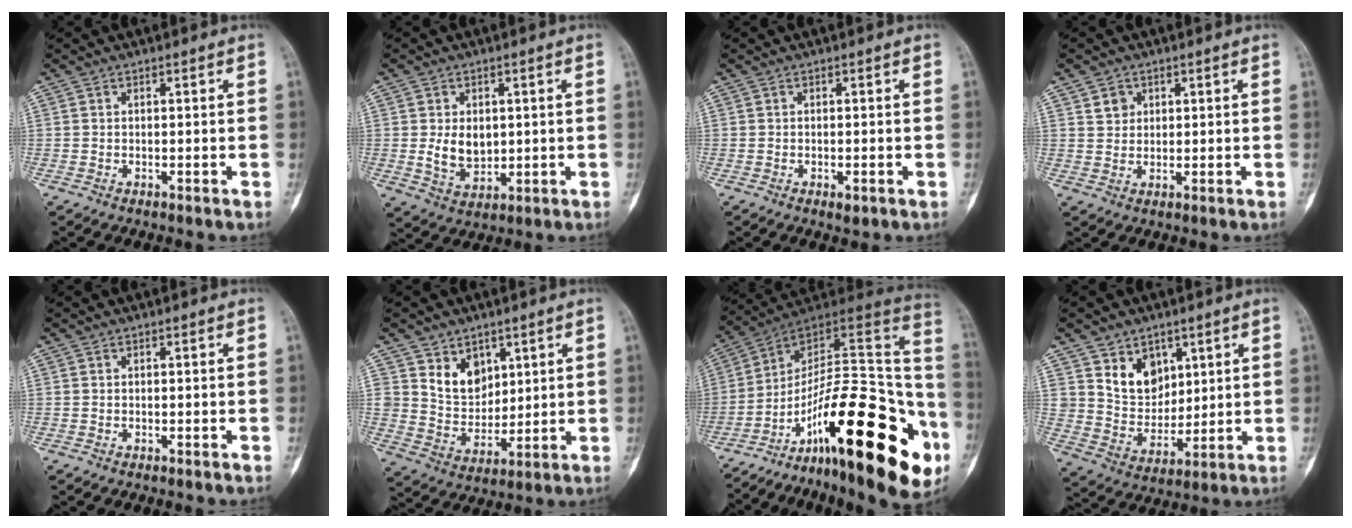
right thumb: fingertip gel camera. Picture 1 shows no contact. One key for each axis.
{"total": 6.5, "fx": 0.7, "fy": 4.7, "fz": 4.4, "tx": -0.058, "ty": -0.012, "tz": 0.026}
{"total": 1.6, "fx": -0.6, "fy": 0.6, "fz": 1.3, "tx": -0.014, "ty": -0.001, "tz": -0.006}
{"total": 3.0, "fx": 1.5, "fy": 2.5, "fz": 0.7, "tx": 0.003, "ty": -0.009, "tz": 0.027}
{"total": 0.0}
{"total": 8.8, "fx": 4.6, "fy": 6.7, "fz": 3.3, "tx": -0.020, "ty": -0.033, "tz": 0.094}
{"total": 34.1, "fx": -14.5, "fy": 12.1, "fz": 28.3, "tx": -0.335, "ty": 0.093, "tz": -0.223}
{"total": 9.8, "fx": 5.1, "fy": 7.5, "fz": 3.8, "tx": -0.028, "ty": -0.035, "tz": 0.106}